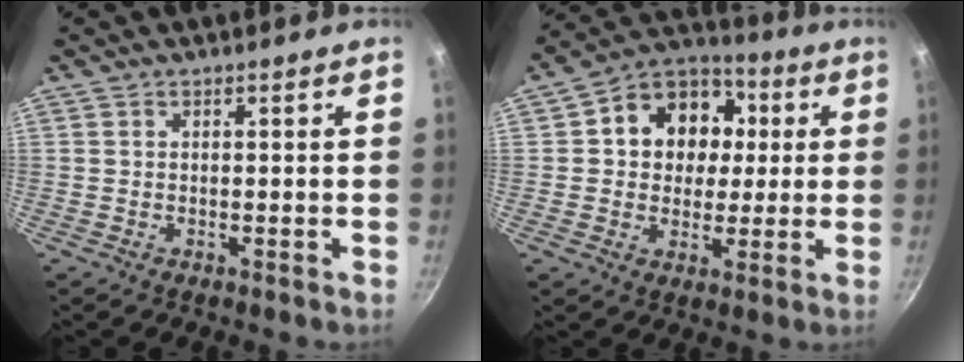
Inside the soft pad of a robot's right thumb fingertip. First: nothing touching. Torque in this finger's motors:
{"motor_torque": [-0.36, 1.41, 0.10, -0.01, 0.14]}